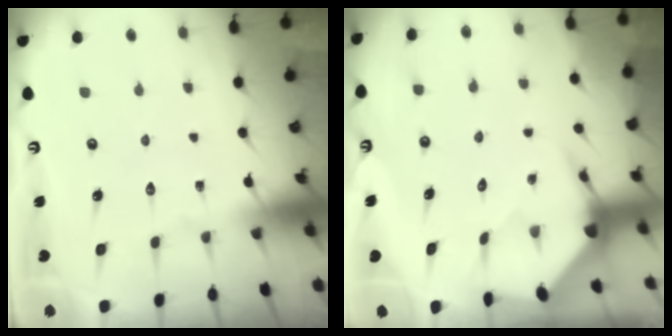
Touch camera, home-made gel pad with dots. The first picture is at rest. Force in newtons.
{"total": 3.6, "press": 3.5, "slide": 0.4}